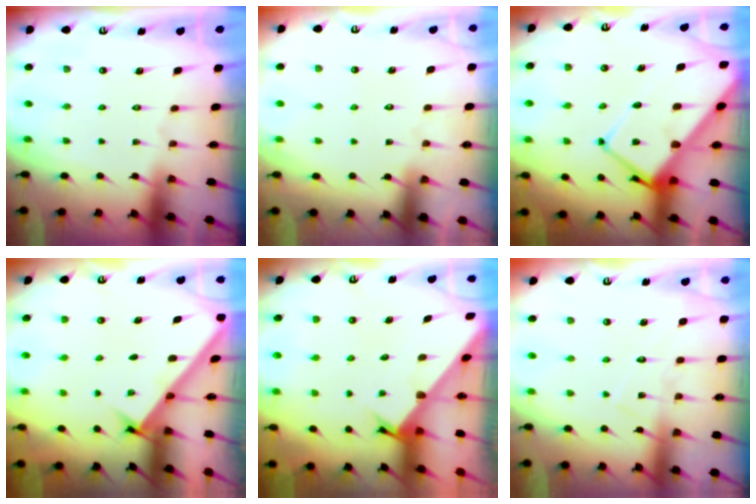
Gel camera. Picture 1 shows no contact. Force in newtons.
{"total": 5.2, "press": 5.2, "slide": 0.4}
{"total": 14.5, "press": 14.5, "slide": 1.5}
{"total": 2.7, "press": 2.7, "slide": 0.3}
{"total": 2.2, "press": 2.2, "slide": 0.1}
{"total": 8.1, "press": 8.1, "slide": 0.5}